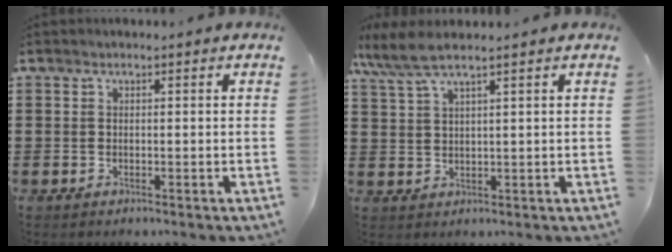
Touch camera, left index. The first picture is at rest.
{"total": 4.8, "force": [3.5, 0.5, 3.3], "torque": [-0.082, -0.006, 0.059]}